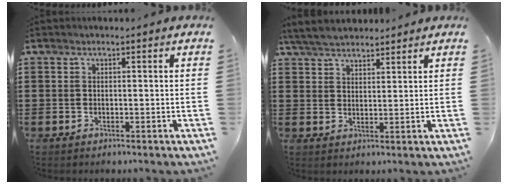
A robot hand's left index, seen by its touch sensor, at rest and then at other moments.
{"total": 4.8, "force": [4.4, 1.3, 1.4], "torque": [-0.042, -0.003, 0.083]}